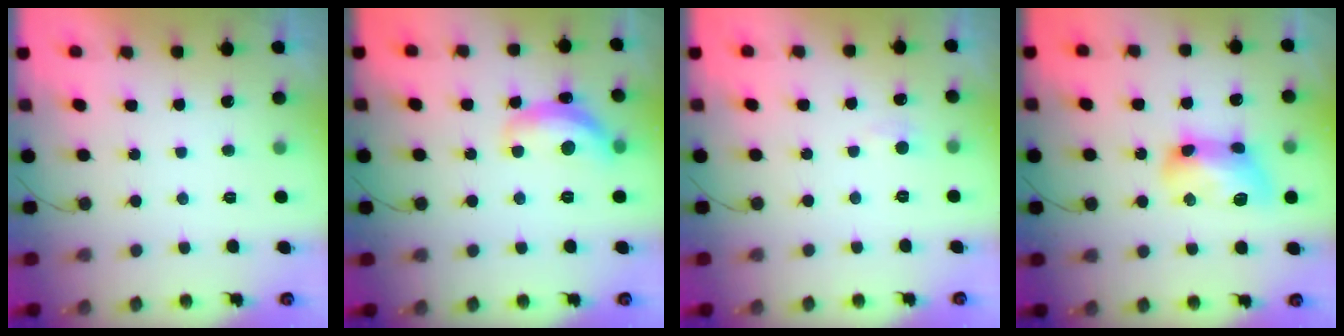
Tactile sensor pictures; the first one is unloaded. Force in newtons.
{"total": 13.2, "press": 13.2, "slide": 0.7}
{"total": 3.5, "press": 3.4, "slide": 0.5}
{"total": 12.7, "press": 12.6, "slide": 0.9}